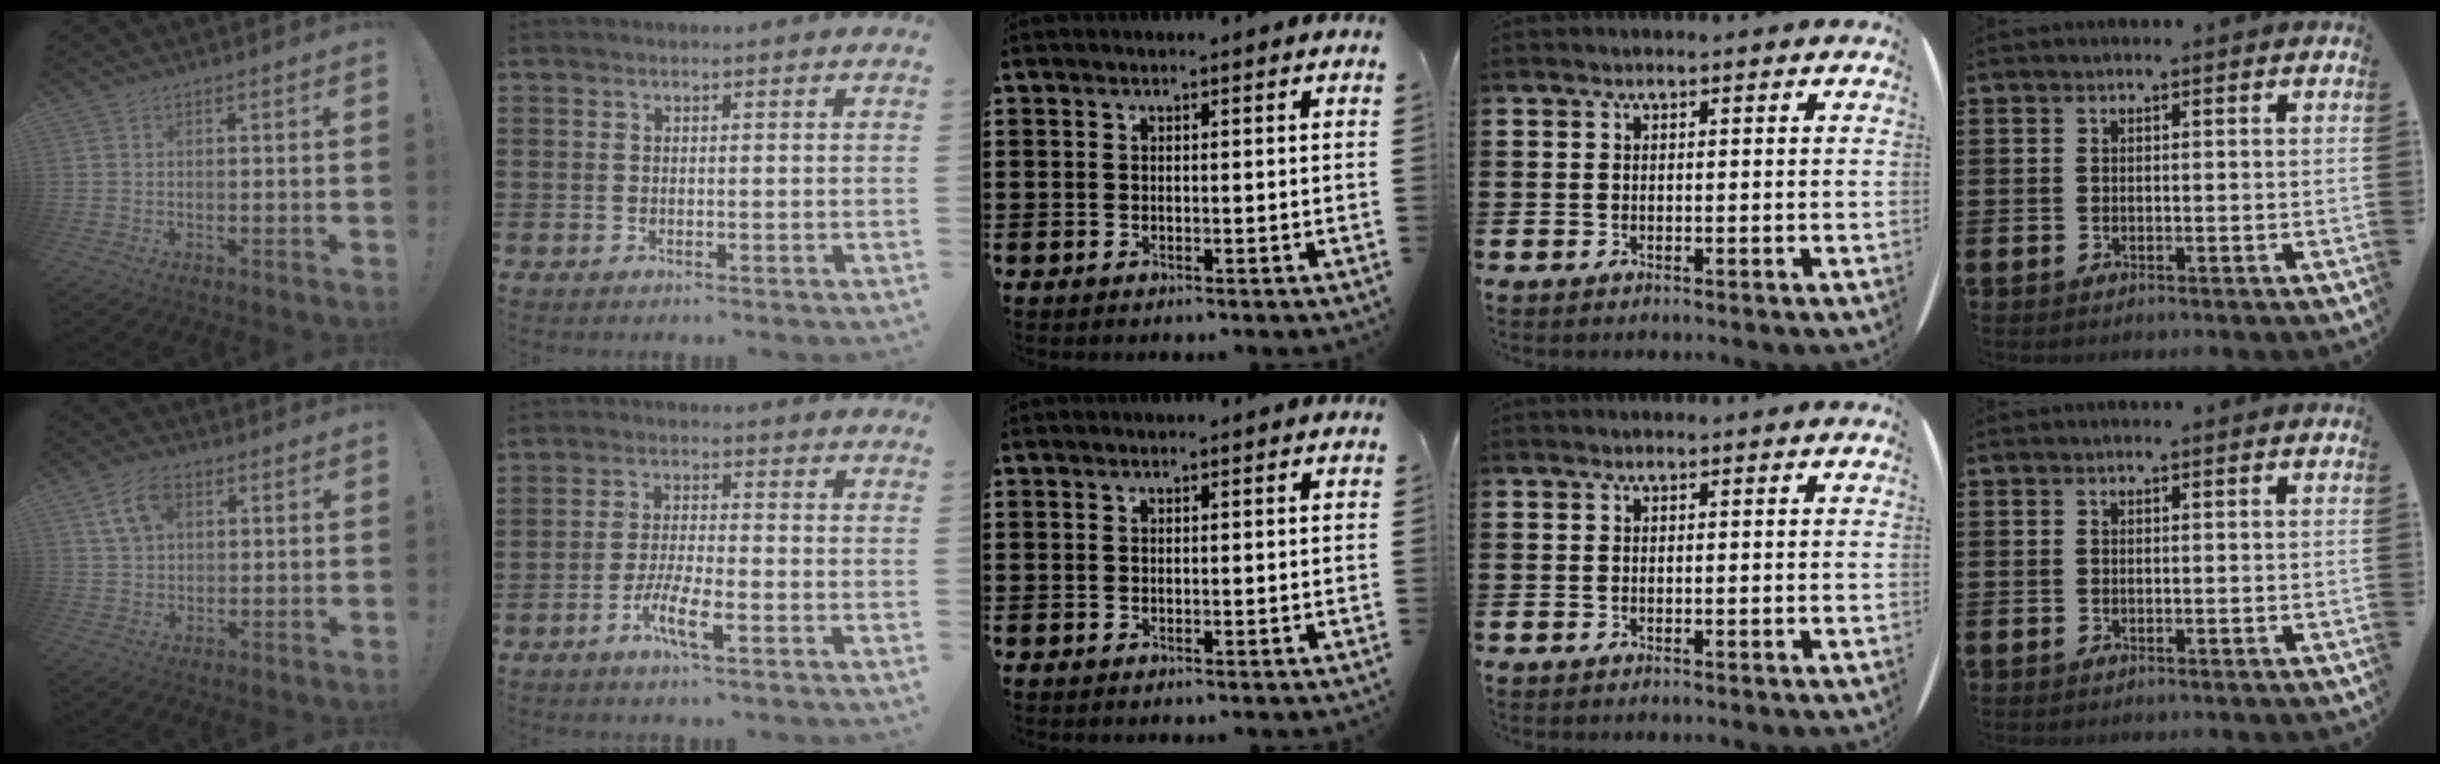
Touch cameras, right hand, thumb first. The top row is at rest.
{"thumb": {"total": 8.4, "force": [3.2, 5.3, 5.7], "torque": [-0.108, 0.007, 0.062]}, "index": {"total": 5.7, "force": [-2.9, 0.9, 4.8], "torque": [-0.106, -0.012, -0.057]}}